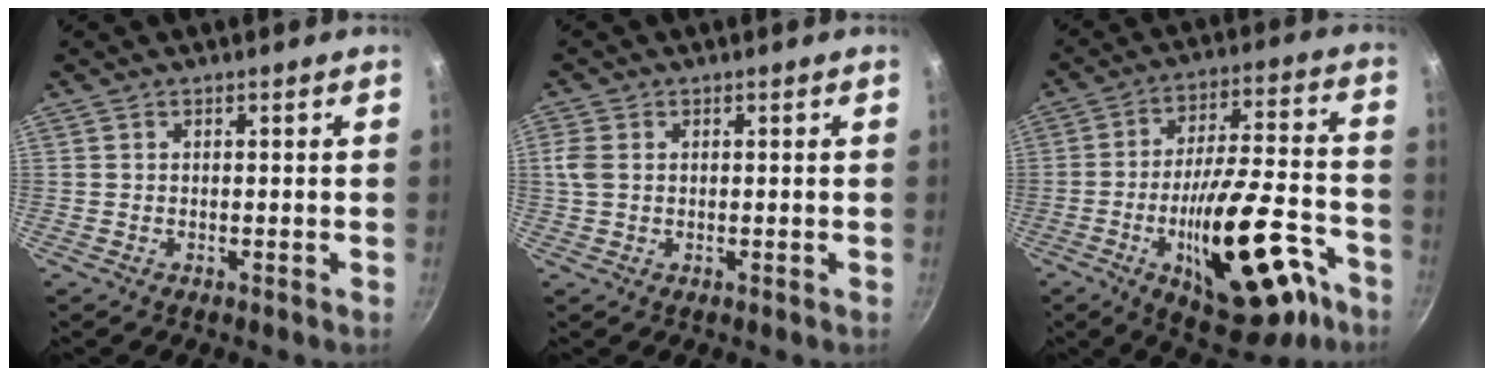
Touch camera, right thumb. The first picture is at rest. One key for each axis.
{"total": 3.1, "fx": 0.5, "fy": 2.3, "fz": 2.1, "tx": -0.047, "ty": 0.004, "tz": 0.008}
{"total": 23.9, "fx": -10.5, "fy": 9.3, "fz": 19.3, "tx": -0.257, "ty": 0.054, "tz": -0.144}